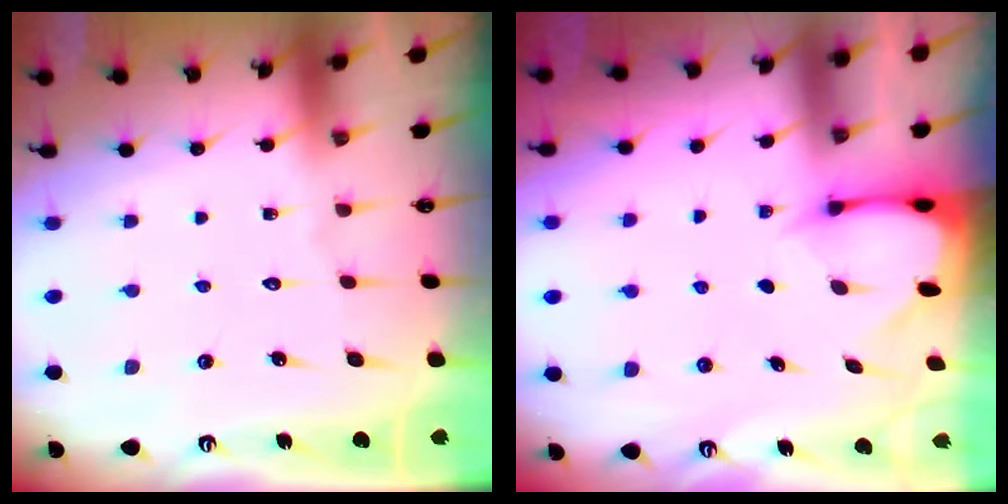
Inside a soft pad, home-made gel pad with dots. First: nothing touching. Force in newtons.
{"total": 2.6, "press": 2.5, "slide": 0.3}